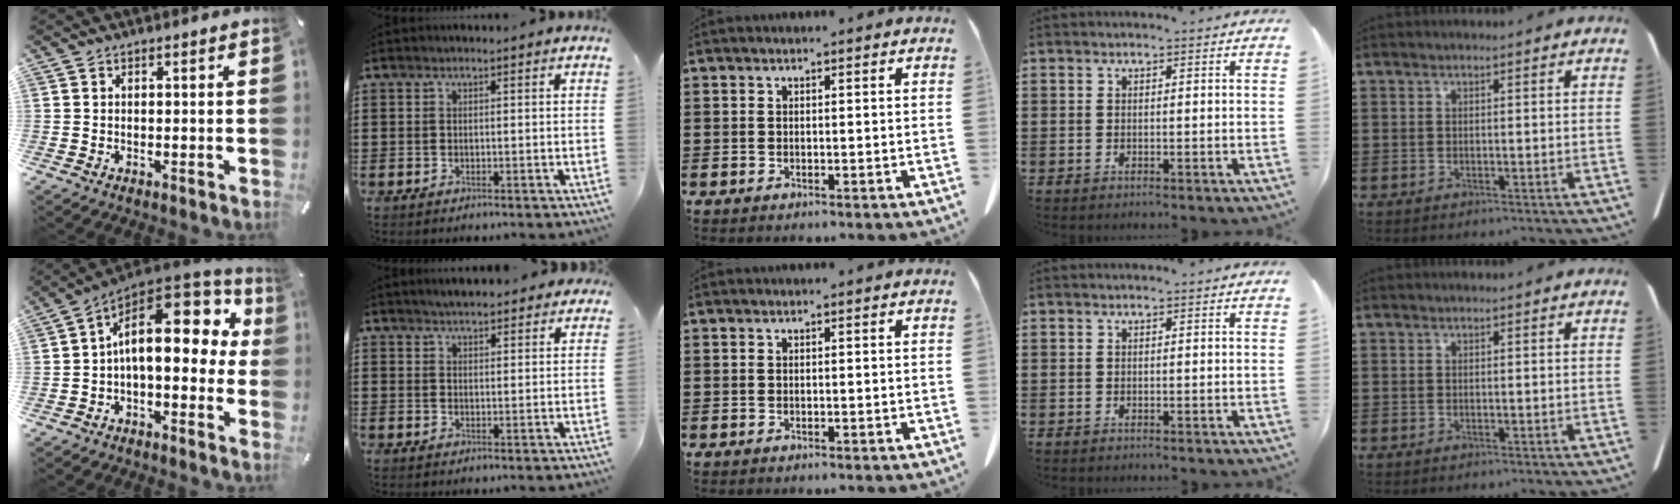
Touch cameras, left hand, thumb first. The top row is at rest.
{"thumb": {"total": 18.0, "force": [4.4, 9.7, 14.6], "torque": [-0.223, -0.031, 0.076]}, "index": {"total": 3.1, "force": [3.0, 0.5, 0.7], "torque": [-0.020, 0.000, 0.055]}}